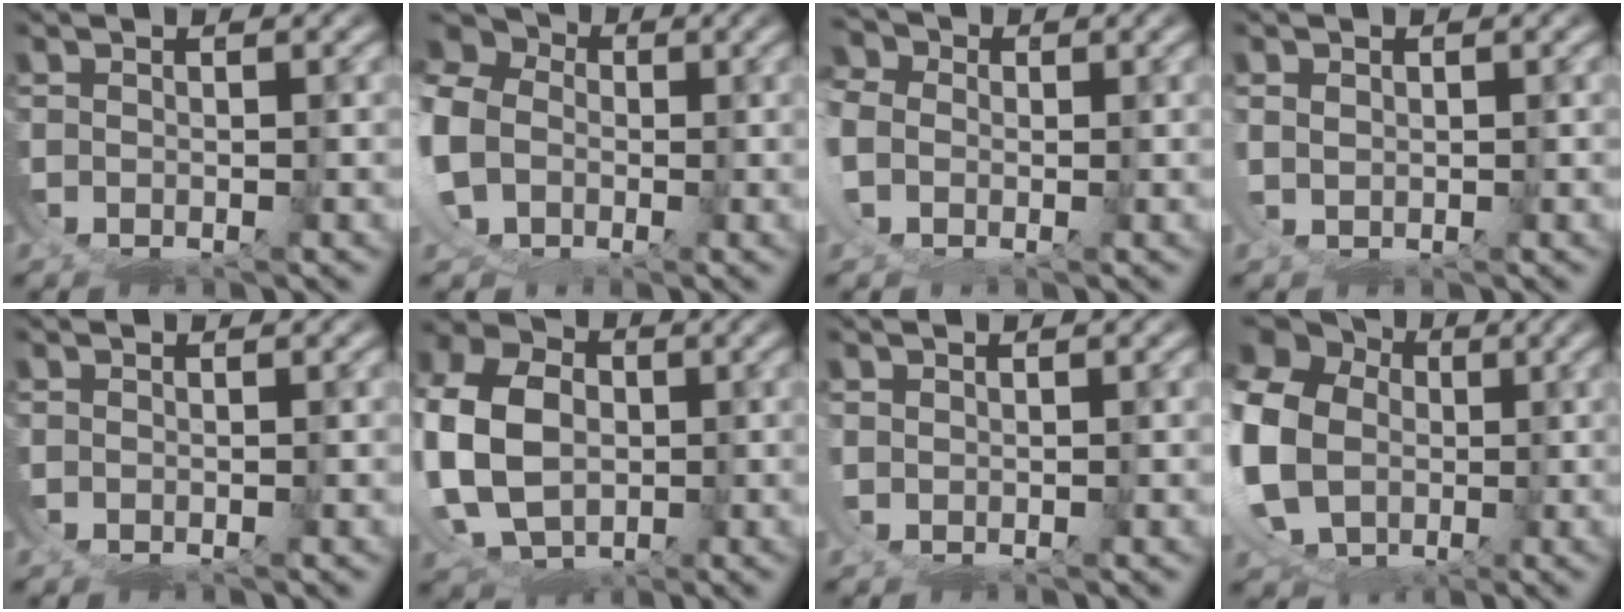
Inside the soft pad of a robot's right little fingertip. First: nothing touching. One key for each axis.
{"total": 8.2, "fx": 2.5, "fy": 7.2, "fz": 3.1, "tx": -0.079, "ty": 0.005, "tz": 0.024}
{"total": 3.0, "fx": 1.9, "fy": 2.3, "fz": 0.5, "tx": -0.017, "ty": 0.012, "tz": 0.015}
{"total": 2.1, "fx": 1.7, "fy": -0.7, "fz": -1.1, "tx": 0.017, "ty": 0.006, "tz": 0.026}
{"total": 0.0}
{"total": 7.1, "fx": 1.9, "fy": 5.9, "fz": 3.5, "tx": -0.103, "ty": -0.023, "tz": 0.044}
{"total": 1.5, "fx": 1.1, "fy": -0.5, "fz": -0.9, "tx": 0.015, "ty": 0.005, "tz": 0.014}
{"total": 11.3, "fx": 3.2, "fy": 9.5, "fz": 5.2, "tx": -0.128, "ty": -0.012, "tz": 0.050}